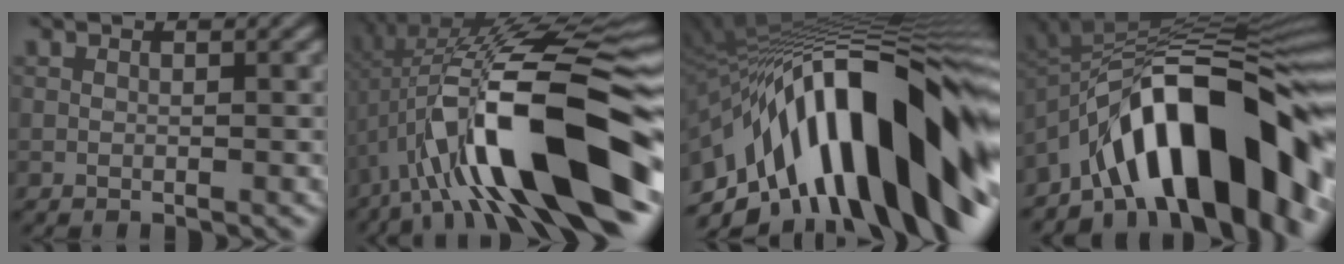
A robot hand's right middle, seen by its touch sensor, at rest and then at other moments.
{"total": 14.1, "force": [-4.5, 3.8, 12.8], "torque": [-0.223, 0.033, -0.058]}
{"total": 17.0, "force": [-5.6, 7.9, 14.0], "torque": [-0.229, 0.041, -0.097]}
{"total": 13.8, "force": [-7.0, 4.9, 10.9], "torque": [-0.163, 0.036, -0.107]}